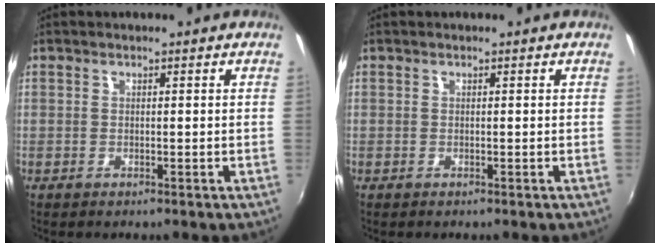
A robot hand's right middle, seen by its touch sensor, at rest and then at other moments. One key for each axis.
{"total": 0.0}